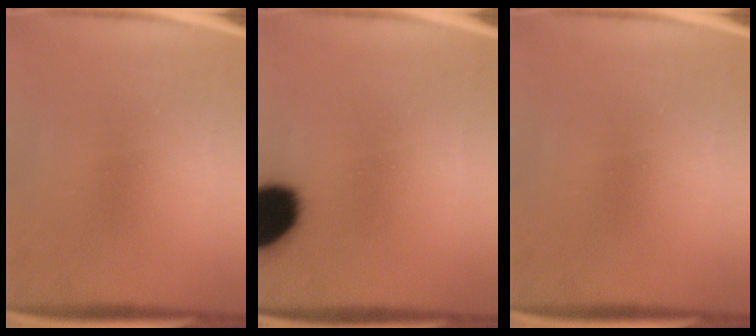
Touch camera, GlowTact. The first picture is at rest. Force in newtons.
{"total": 19.6}
{"total": 0.0}